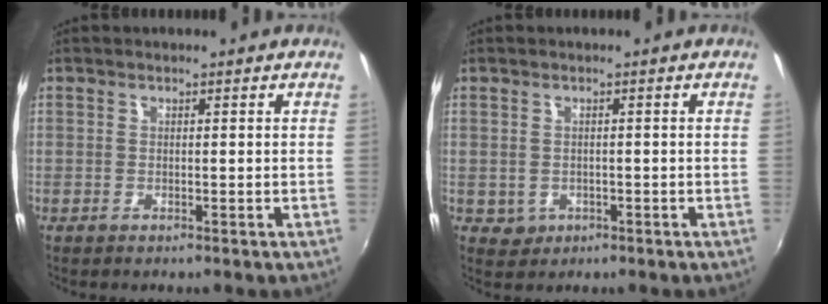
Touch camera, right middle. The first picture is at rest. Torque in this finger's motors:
{"motor_torque": [0.32, -0.26, -0.02, 0.00]}